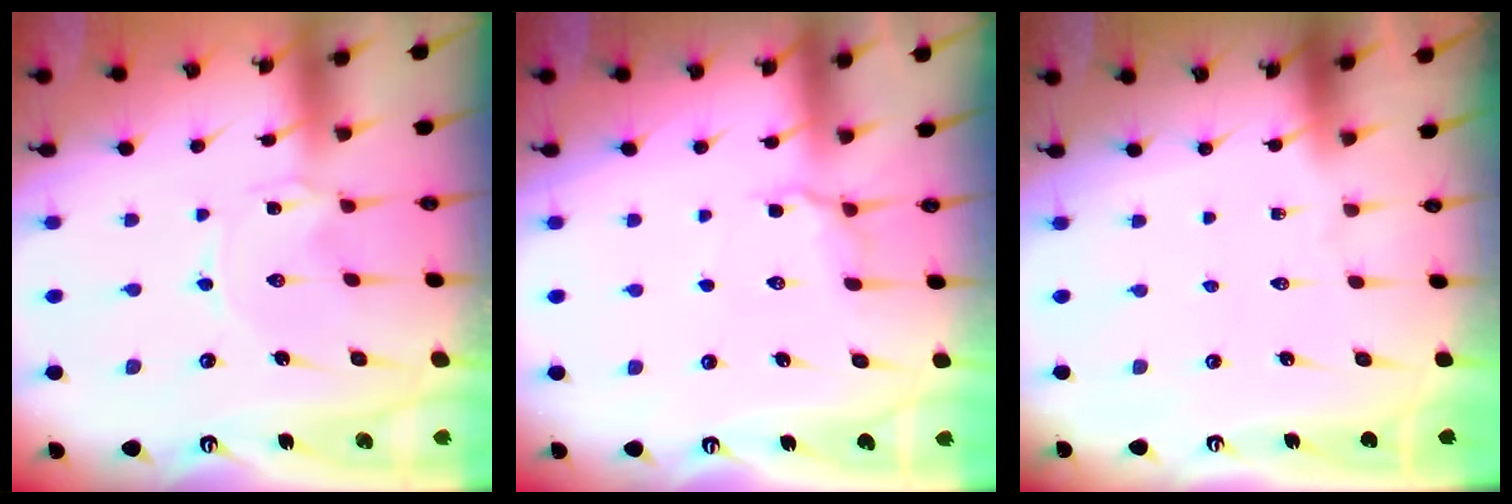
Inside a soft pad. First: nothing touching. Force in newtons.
{"total": 5.8, "press": 5.6, "slide": 1.2}
{"total": 0.0}